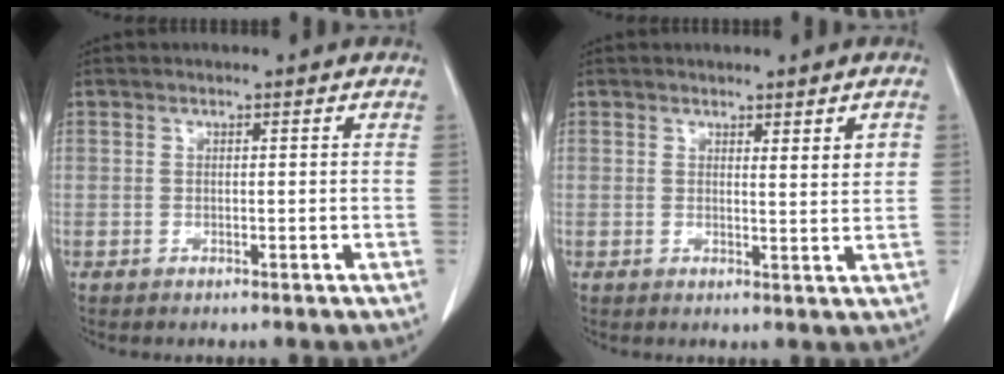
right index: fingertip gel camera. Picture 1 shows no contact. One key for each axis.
{"total": 2.9, "fx": 1.3, "fy": 0.2, "fz": 2.6, "tx": -0.034, "ty": -0.010, "tz": 0.019}